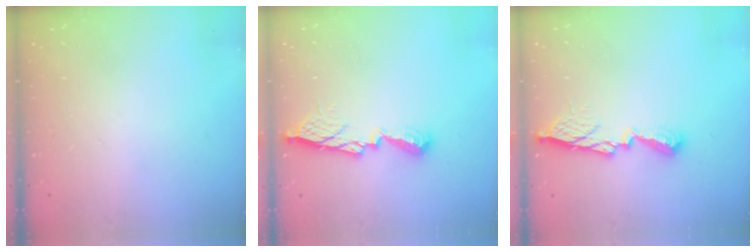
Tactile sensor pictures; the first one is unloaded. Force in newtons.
{"total": 10.6, "press": 10.6, "slide": 0.6}
{"total": 10.6, "press": 10.6, "slide": 0.6}